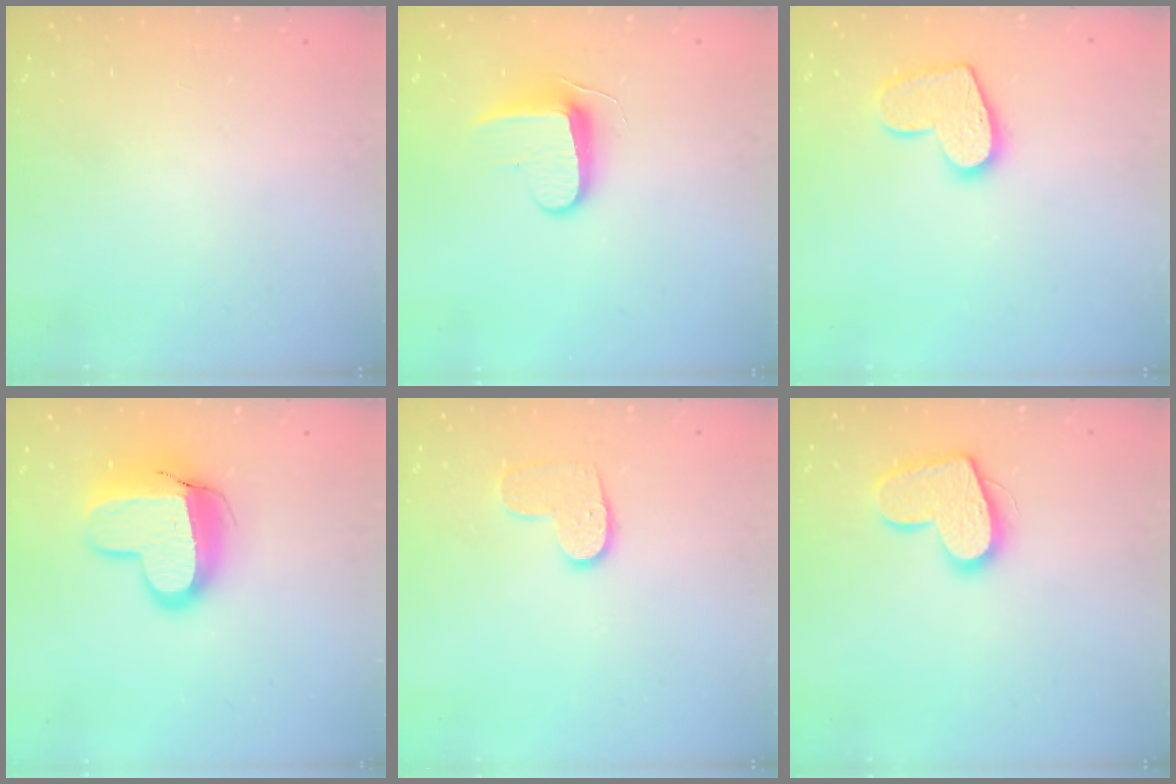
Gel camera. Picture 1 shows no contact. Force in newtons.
{"total": 8.7, "press": 8.7, "slide": 0.9}
{"total": 12.1, "press": 12.0, "slide": 0.8}
{"total": 14.1, "press": 14.1, "slide": 1.1}
{"total": 8.3, "press": 8.3, "slide": 0.3}
{"total": 14.3, "press": 14.3, "slide": 1.1}